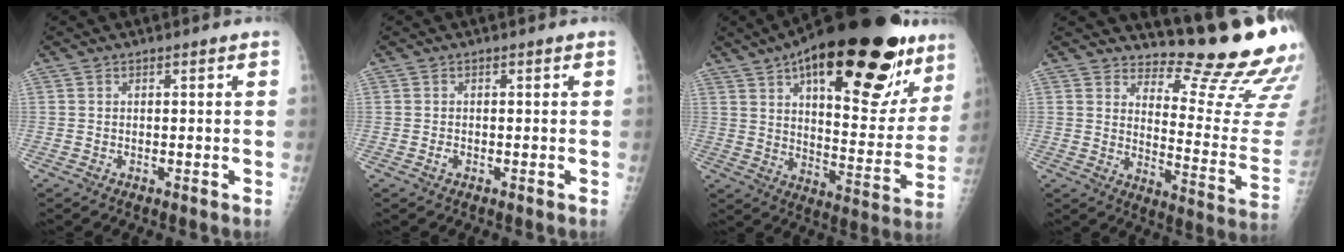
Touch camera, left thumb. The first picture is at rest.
{"total": 0.7, "force": [-0.3, 0.4, 0.4], "torque": [-0.008, 0.000, -0.006]}
{"total": 34.0, "force": [19.0, 13.2, 24.9], "torque": [-0.341, -0.040, 0.282]}
{"total": 17.2, "force": [16.1, 1.6, 6.0], "torque": [-0.050, -0.198, 0.204]}